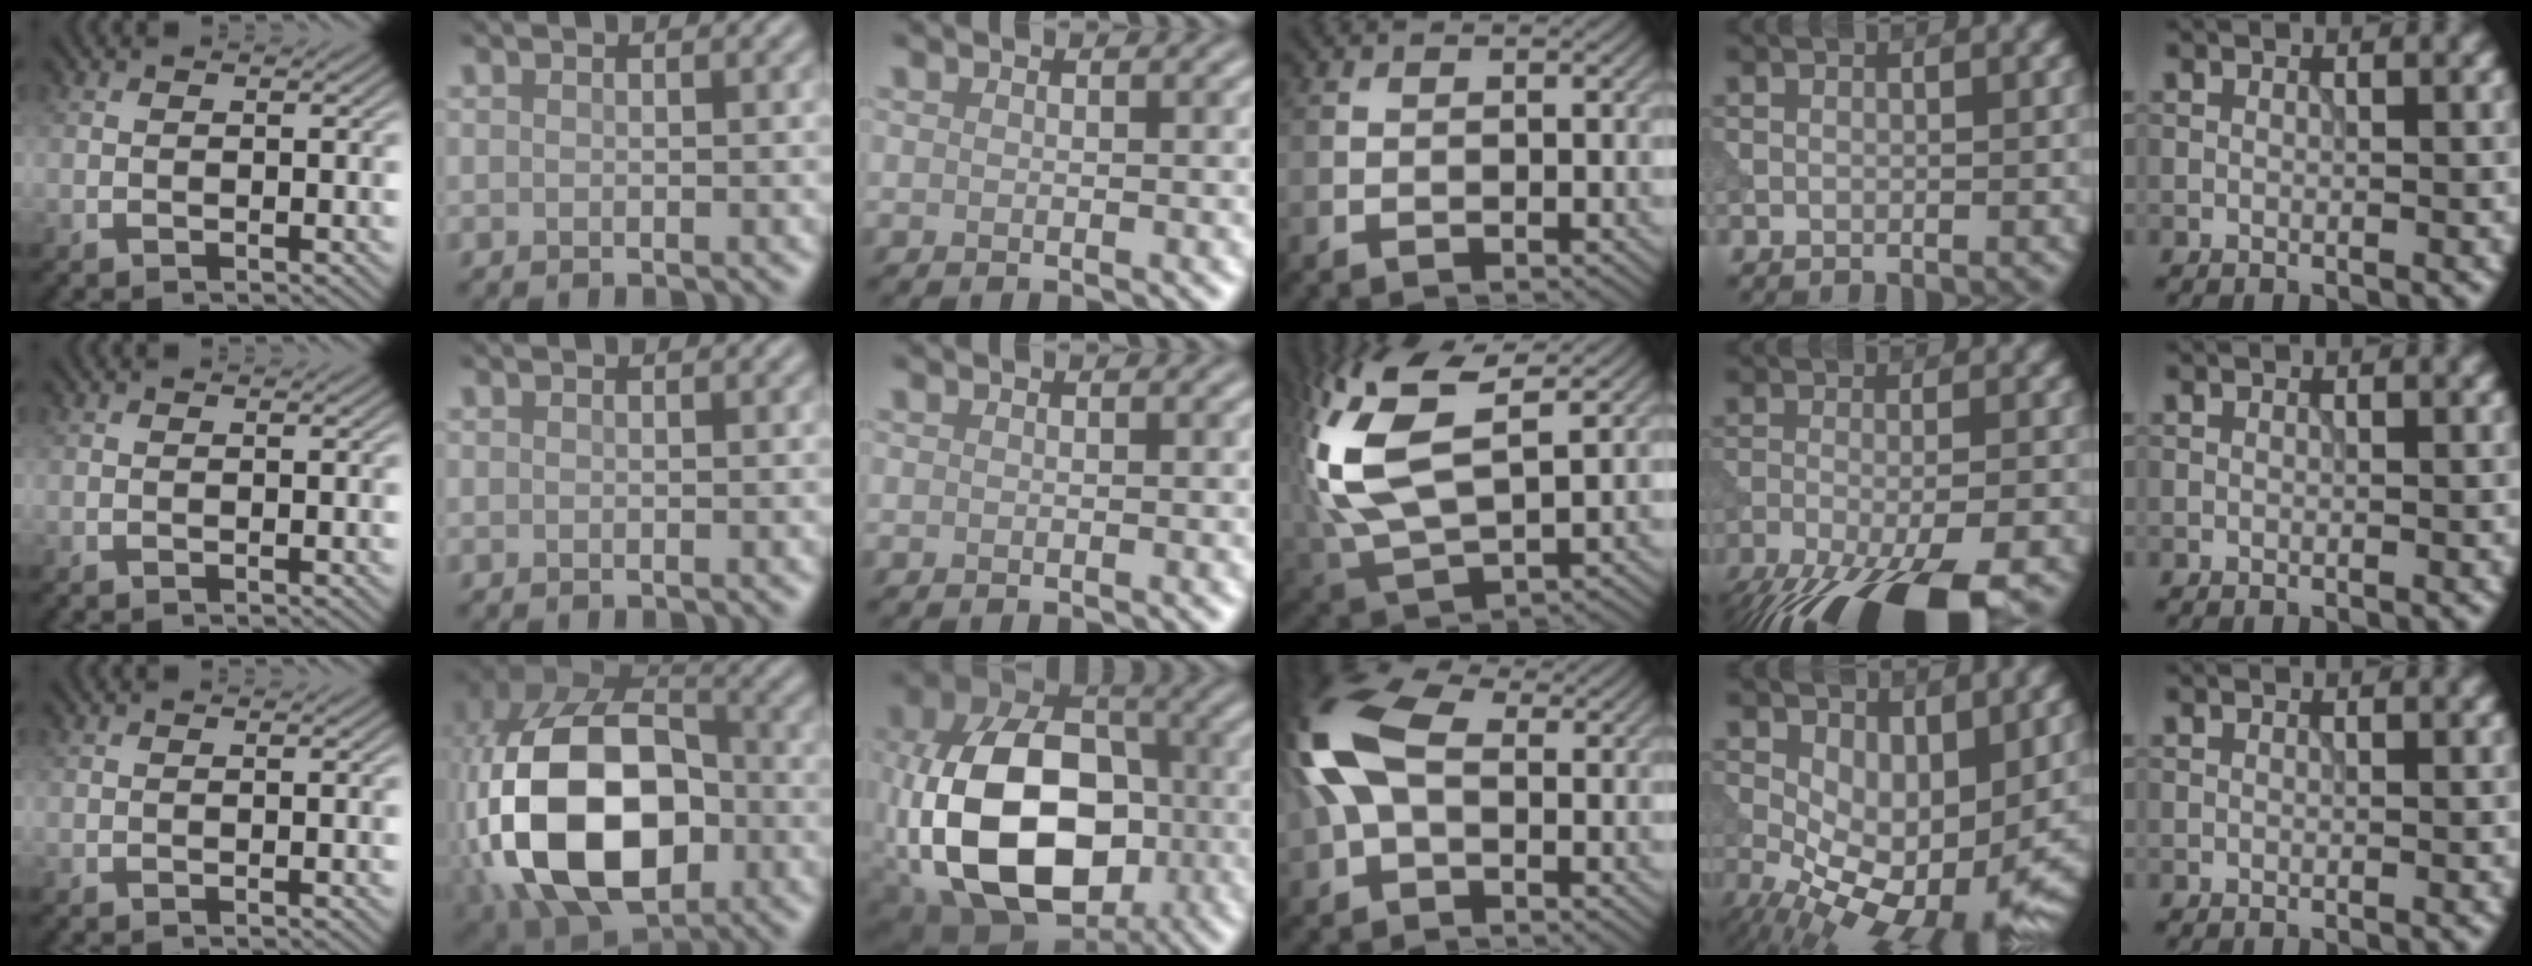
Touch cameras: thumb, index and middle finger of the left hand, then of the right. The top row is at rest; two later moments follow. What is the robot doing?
{"motion": "insert", "object": "power adapter"}